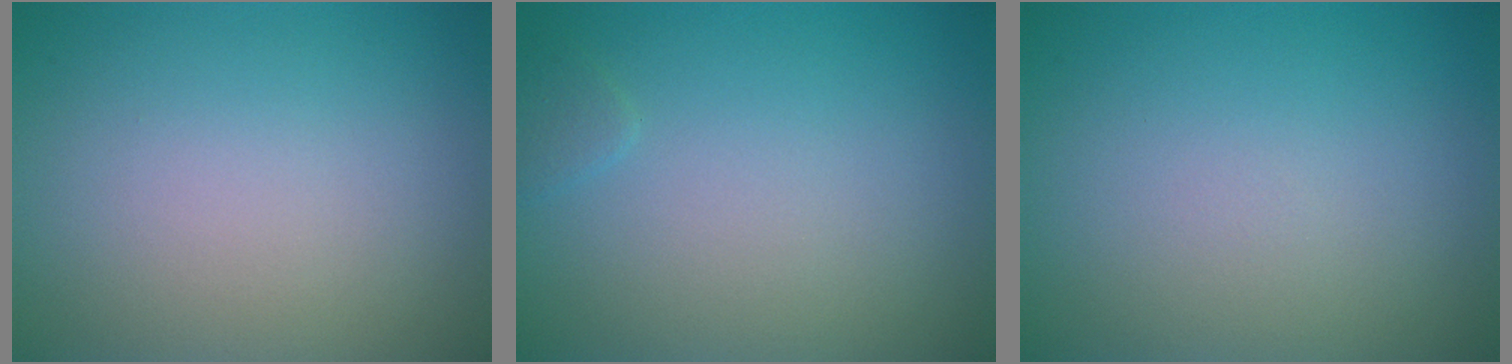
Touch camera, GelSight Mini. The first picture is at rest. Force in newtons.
{"total": 0.7, "press": 0.7, "slide": 0.0}
{"total": 0.0}